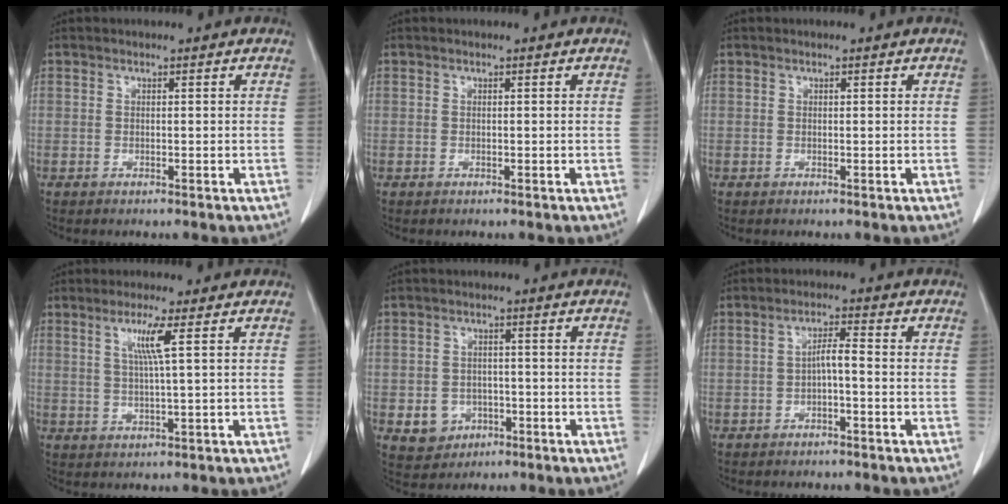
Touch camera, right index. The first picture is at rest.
{"total": 0.0}
{"total": 0.0}
{"total": 4.5, "force": [1.6, -0.7, 4.1], "torque": [-0.084, -0.002, 0.032]}
{"total": 5.0, "force": [-1.6, 4.5, 1.5], "torque": [-0.017, 0.007, -0.014]}
{"total": 2.9, "force": [-0.7, 0.6, 2.8], "torque": [-0.049, 0.010, -0.012]}